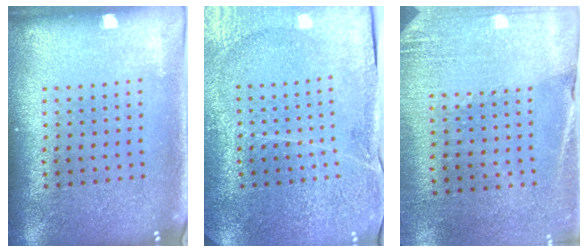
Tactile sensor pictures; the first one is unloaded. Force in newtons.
{"total": 3.5, "press": 3.4, "slide": 0.8}
{"total": 2.6, "press": 2.4, "slide": 1.0}